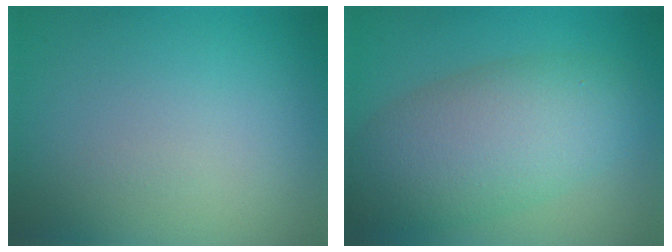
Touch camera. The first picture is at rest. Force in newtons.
{"total": 7.8, "press": 7.8, "slide": 0.4}